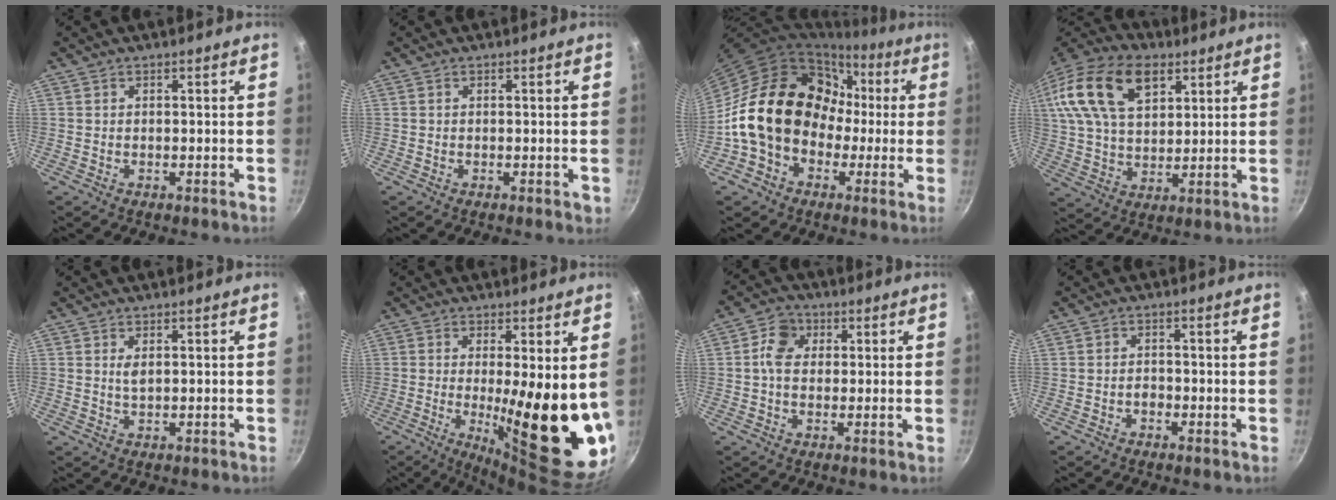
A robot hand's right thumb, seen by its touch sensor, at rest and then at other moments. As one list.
[{"total": 1.1, "force": [0.1, 0.7, 0.9], "torque": [-0.007, 0.000, 0.003]}, {"total": 17.8, "force": [-1.0, 14.4, 10.4], "torque": [-0.130, 0.057, -0.018]}, {"total": 22.7, "force": [9.6, 13.7, 15.3], "torque": [-0.293, 0.008, 0.167]}, {"total": 1.6, "force": [0.6, 0.7, 1.3], "torque": [-0.026, -0.003, 0.012]}, {"total": 17.9, "force": [-0.3, 4.7, 17.3], "torque": [-0.221, -0.041, 0.007]}, {"total": 6.2, "force": [1.0, 5.0, 3.6], "torque": [-0.039, 0.010, 0.005]}, {"total": 1.4, "force": [-0.8, 0.9, 0.6], "torque": [-0.004, 0.011, -0.013]}]